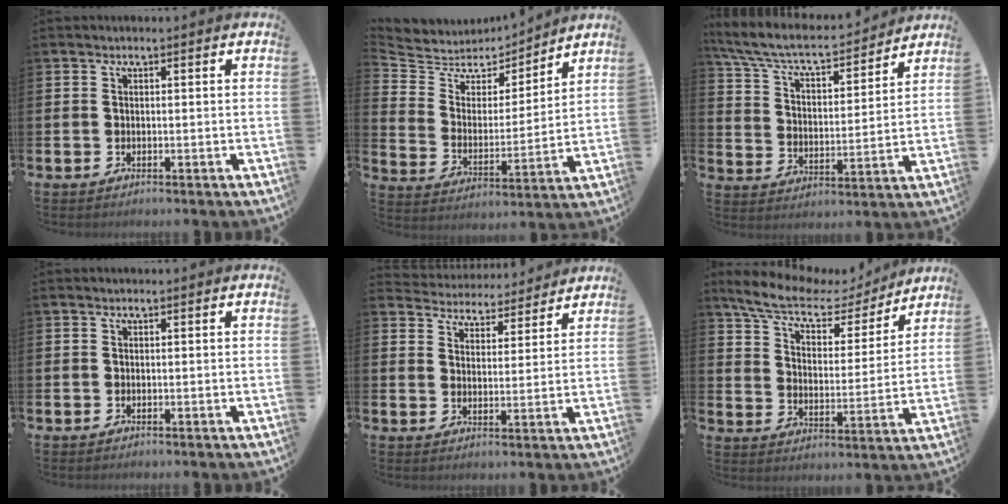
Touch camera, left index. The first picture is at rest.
{"total": 5.3, "force": [4.7, 2.5, 0.1], "torque": [-0.045, -0.044, 0.078]}
{"total": 7.6, "force": [6.8, 1.9, 2.7], "torque": [-0.088, -0.049, 0.114]}
{"total": 0.0}
{"total": 4.4, "force": [4.2, 1.0, -0.5], "torque": [-0.011, -0.038, 0.073]}
{"total": 7.9, "force": [6.8, 2.6, 3.2], "torque": [-0.093, -0.042, 0.113]}